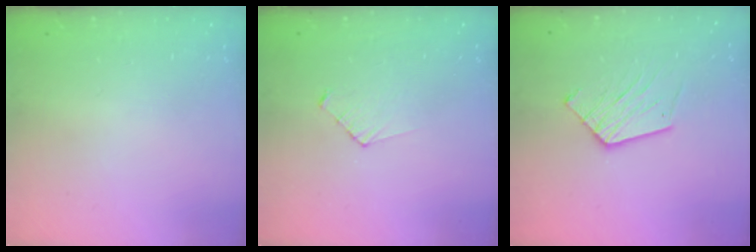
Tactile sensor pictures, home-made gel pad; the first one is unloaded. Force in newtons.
{"total": 3.8, "press": 3.8, "slide": 0.4}
{"total": 10.4, "press": 10.4, "slide": 0.5}